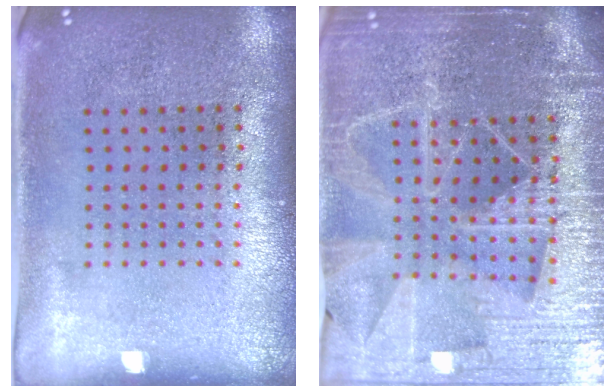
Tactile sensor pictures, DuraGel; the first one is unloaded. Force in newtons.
{"total": 5.4, "press": 4.8, "slide": 2.4}